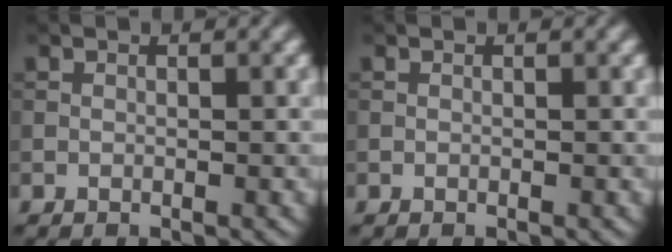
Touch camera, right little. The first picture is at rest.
{"total": 0.0}